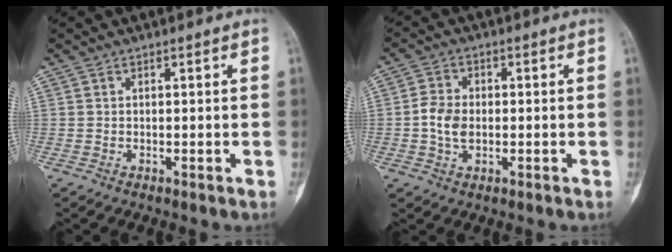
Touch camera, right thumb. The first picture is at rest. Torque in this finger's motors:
{"motor_torque": [0.64, 0.26, 0.51, 0.00, 0.27]}